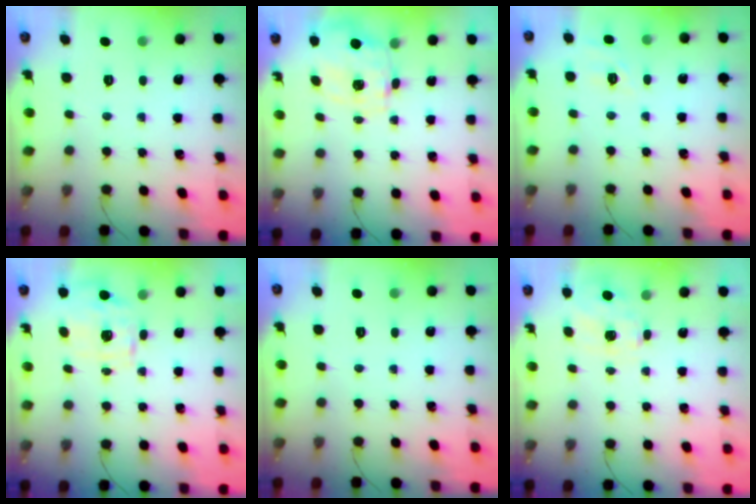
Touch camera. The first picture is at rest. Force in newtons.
{"total": 2.9, "press": 2.7, "slide": 1.1}
{"total": 2.1, "press": 1.4, "slide": 1.5}
{"total": 1.7, "press": 1.6, "slide": 0.6}
{"total": 0.0}
{"total": 7.6, "press": 7.6, "slide": 0.9}